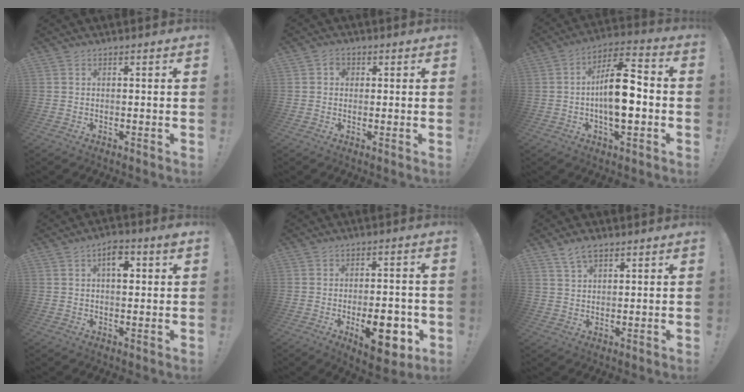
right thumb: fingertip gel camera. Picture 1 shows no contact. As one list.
[{"total": 2.6, "force": [0.2, 2.2, 1.3], "torque": [-0.018, 0.004, 0.002]}, {"total": 14.5, "force": [-2.1, 5.8, 13.1], "torque": [-0.221, 0.012, -0.039]}, {"total": 6.0, "force": [1.9, 2.8, 5.0], "torque": [-0.060, -0.004, 0.026]}, {"total": 13.2, "force": [-4.5, 6.0, 10.9], "torque": [-0.137, 0.012, -0.065]}, {"total": 4.9, "force": [3.4, 2.4, 2.7], "torque": [-0.045, -0.014, 0.062]}]